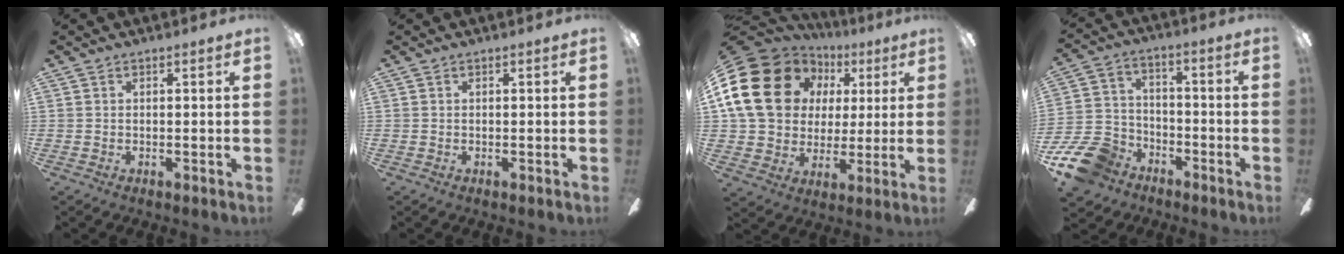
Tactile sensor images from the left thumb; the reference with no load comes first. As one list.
[{"total": 0.0}, {"total": 22.2, "force": [6.8, 18.2, 10.9], "torque": [-0.231, -0.015, 0.137]}, {"total": 13.6, "force": [-8.8, 8.7, 5.7], "torque": [-0.130, 0.056, -0.157]}]